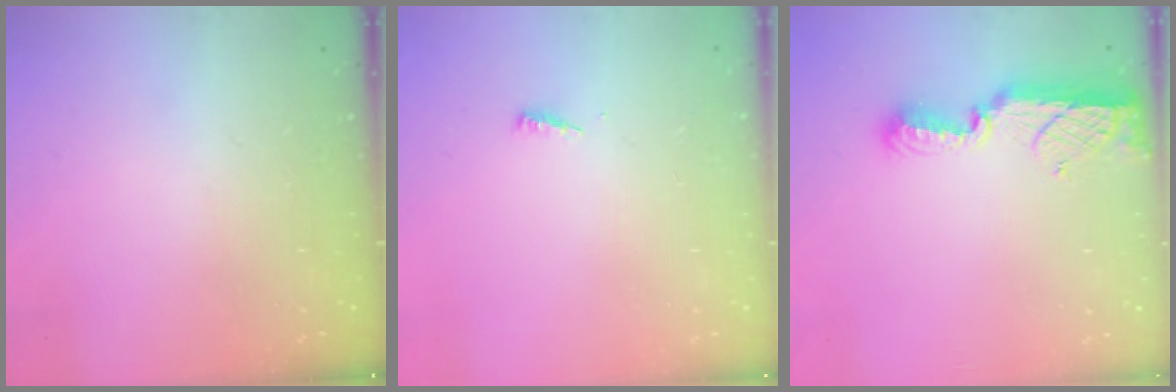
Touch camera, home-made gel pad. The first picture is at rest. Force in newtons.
{"total": 3.5, "press": 3.4, "slide": 0.3}
{"total": 11.5, "press": 10.3, "slide": 5.0}